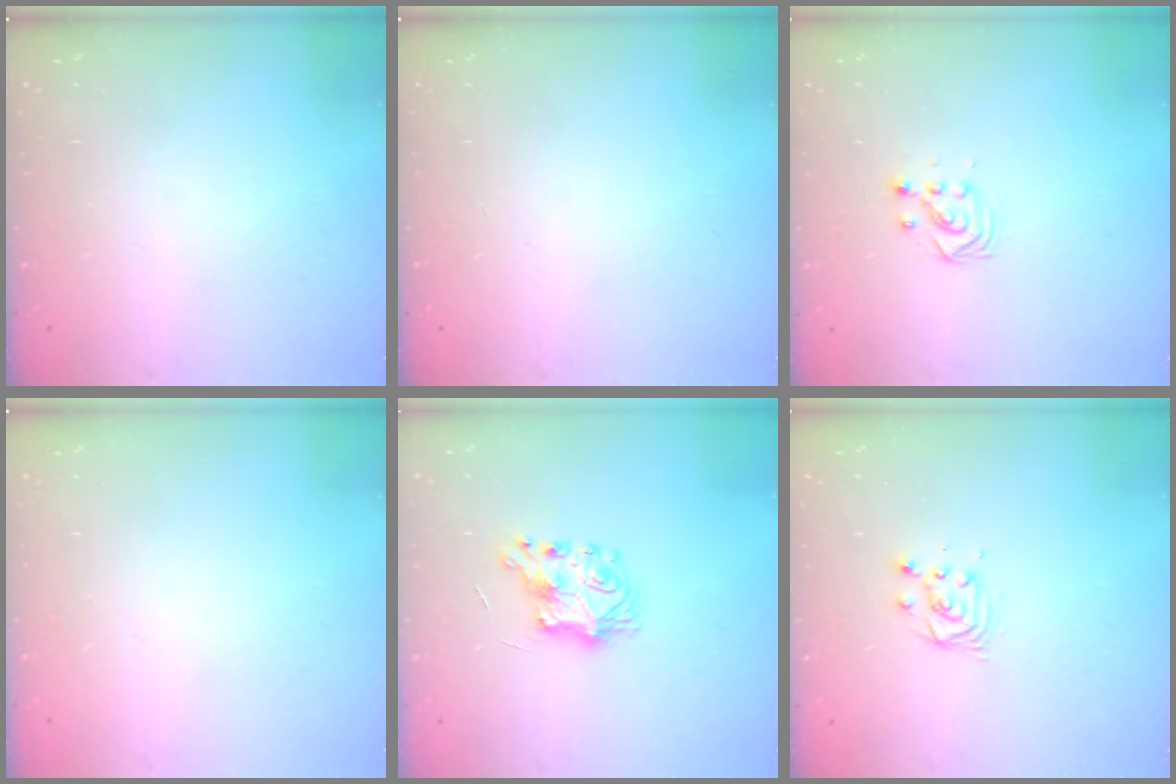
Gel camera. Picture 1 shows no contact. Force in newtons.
{"total": 0.0}
{"total": 2.9, "press": 2.9, "slide": 0.4}
{"total": 0.0}
{"total": 7.9, "press": 7.9, "slide": 0.3}
{"total": 3.8, "press": 3.7, "slide": 0.5}